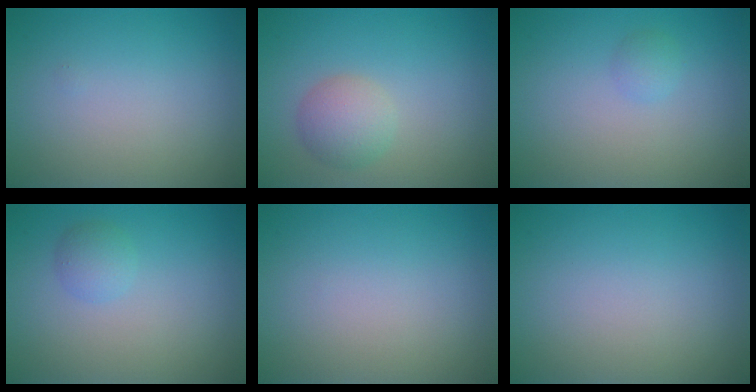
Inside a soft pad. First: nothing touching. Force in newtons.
{"total": 2.7, "press": 2.7, "slide": 0.2}
{"total": 0.9, "press": 0.9, "slide": 0.0}
{"total": 1.5, "press": 1.5, "slide": 0.1}
{"total": 0.0}
{"total": 0.0}